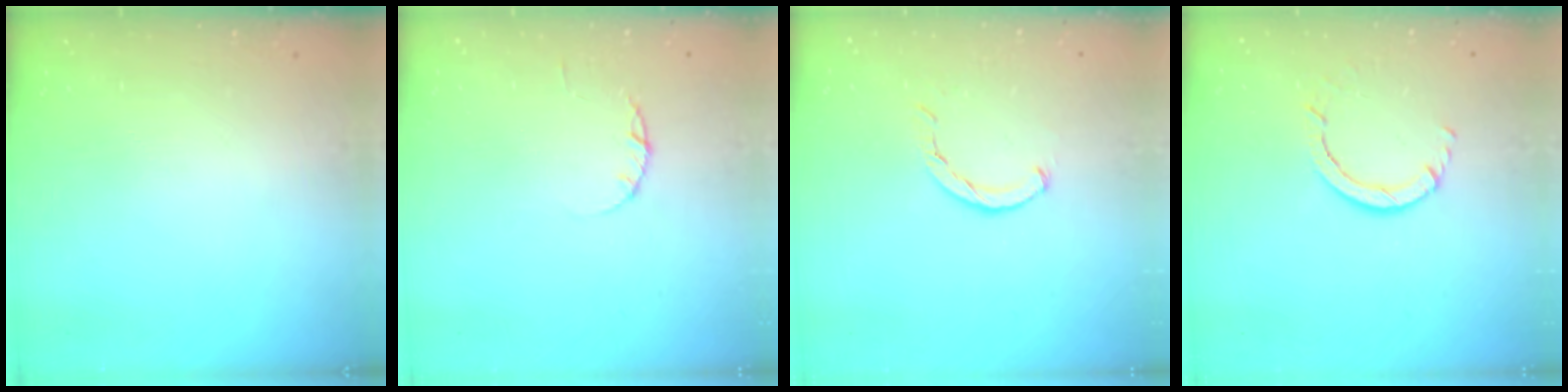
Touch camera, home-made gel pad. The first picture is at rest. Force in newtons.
{"total": 1.7, "press": 1.7, "slide": 0.3}
{"total": 1.4, "press": 1.3, "slide": 0.3}
{"total": 3.0, "press": 3.0, "slide": 0.4}